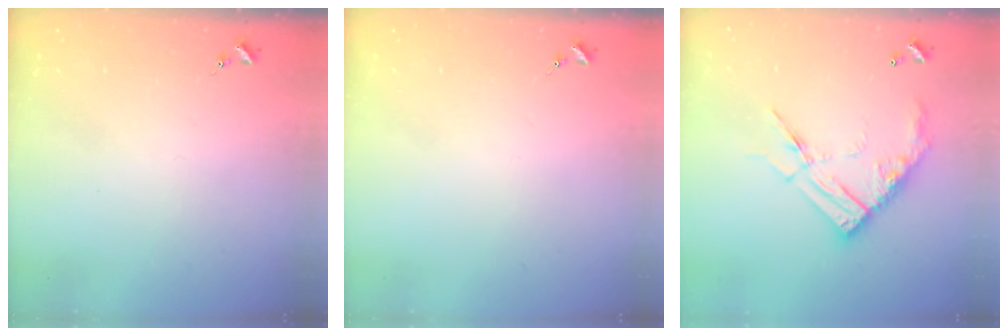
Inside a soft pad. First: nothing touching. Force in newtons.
{"total": 0.0}
{"total": 15.8, "press": 15.7, "slide": 1.4}